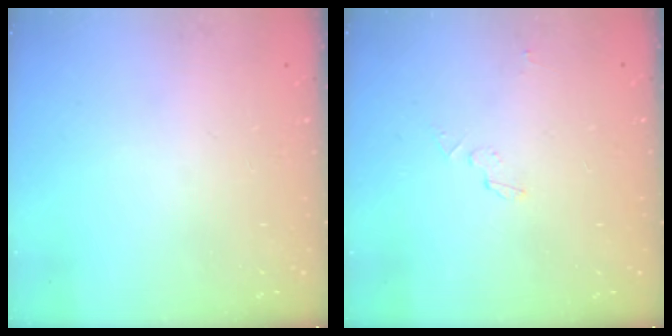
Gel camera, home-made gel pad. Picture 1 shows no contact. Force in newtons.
{"total": 3.2, "press": 3.2, "slide": 0.2}